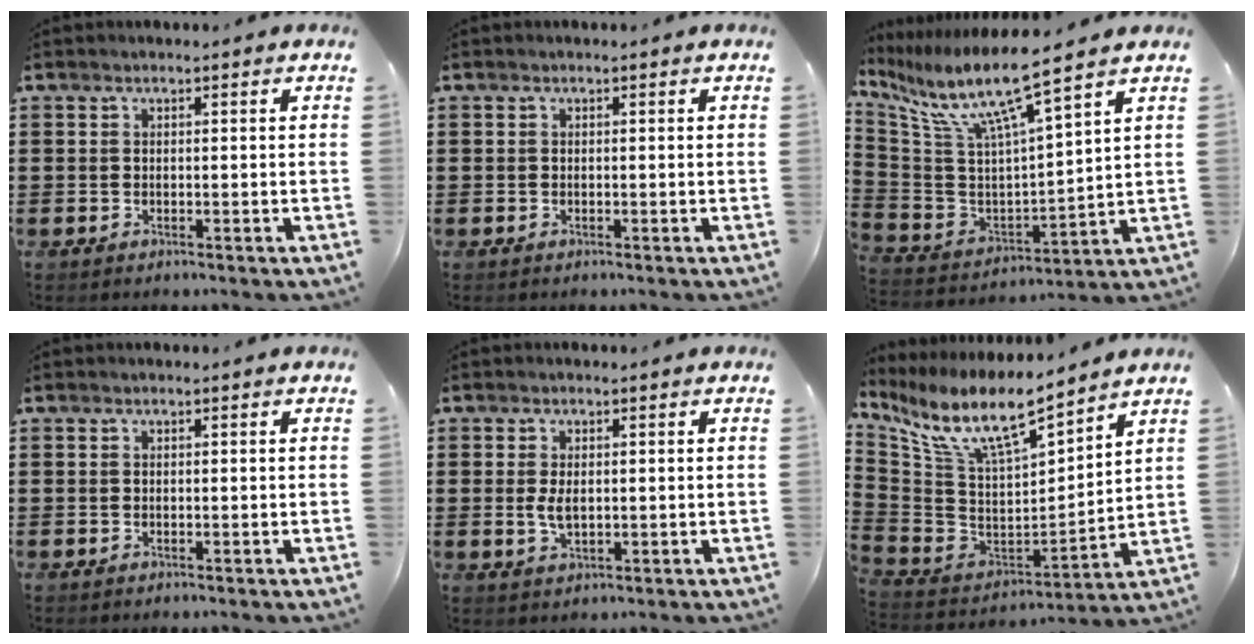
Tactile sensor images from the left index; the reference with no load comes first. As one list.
[{"total": 0.0}, {"total": 10.1, "force": [7.1, 0.2, 7.1], "torque": [-0.166, -0.054, 0.110]}, {"total": 0.0}, {"total": 3.0, "force": [0.0, 1.4, 2.7], "torque": [-0.060, 0.000, -0.003]}, {"total": 11.6, "force": [8.3, 2.4, 7.7], "torque": [-0.181, -0.056, 0.142]}]